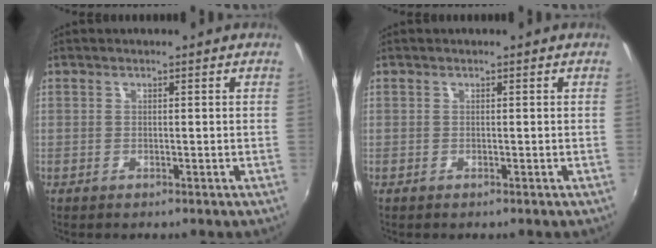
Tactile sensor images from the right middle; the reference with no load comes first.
{"total": 0.0}